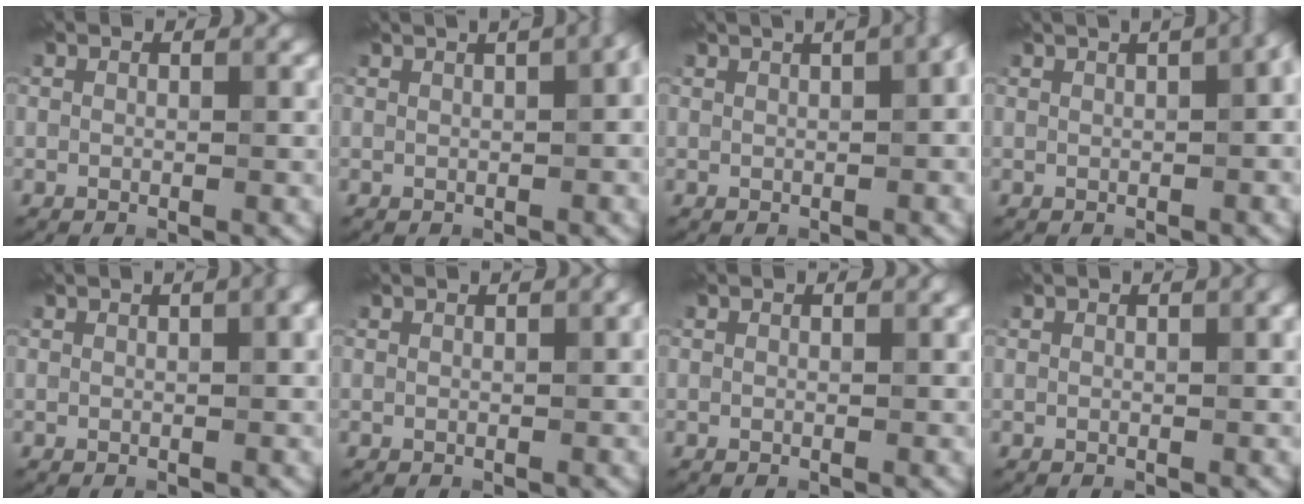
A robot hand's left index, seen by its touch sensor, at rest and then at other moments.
{"total": 6.2, "force": [2.6, 2.4, 5.1], "torque": [-0.048, 0.034, 0.027]}
{"total": 7.0, "force": [3.0, 2.8, 5.7], "torque": [-0.057, 0.040, 0.029]}
{"total": 8.5, "force": [3.2, 3.7, 7.0], "torque": [-0.064, 0.050, 0.028]}
{"total": 2.3, "force": [0.8, 0.6, 2.0], "torque": [-0.018, 0.010, 0.007]}
{"total": 0.7, "force": [0.3, 0.1, 0.6], "torque": [-0.008, 0.005, 0.006]}
{"total": 0.0}
{"total": 1.0, "force": [0.3, 0.2, 0.9], "torque": [-0.012, 0.005, 0.005]}